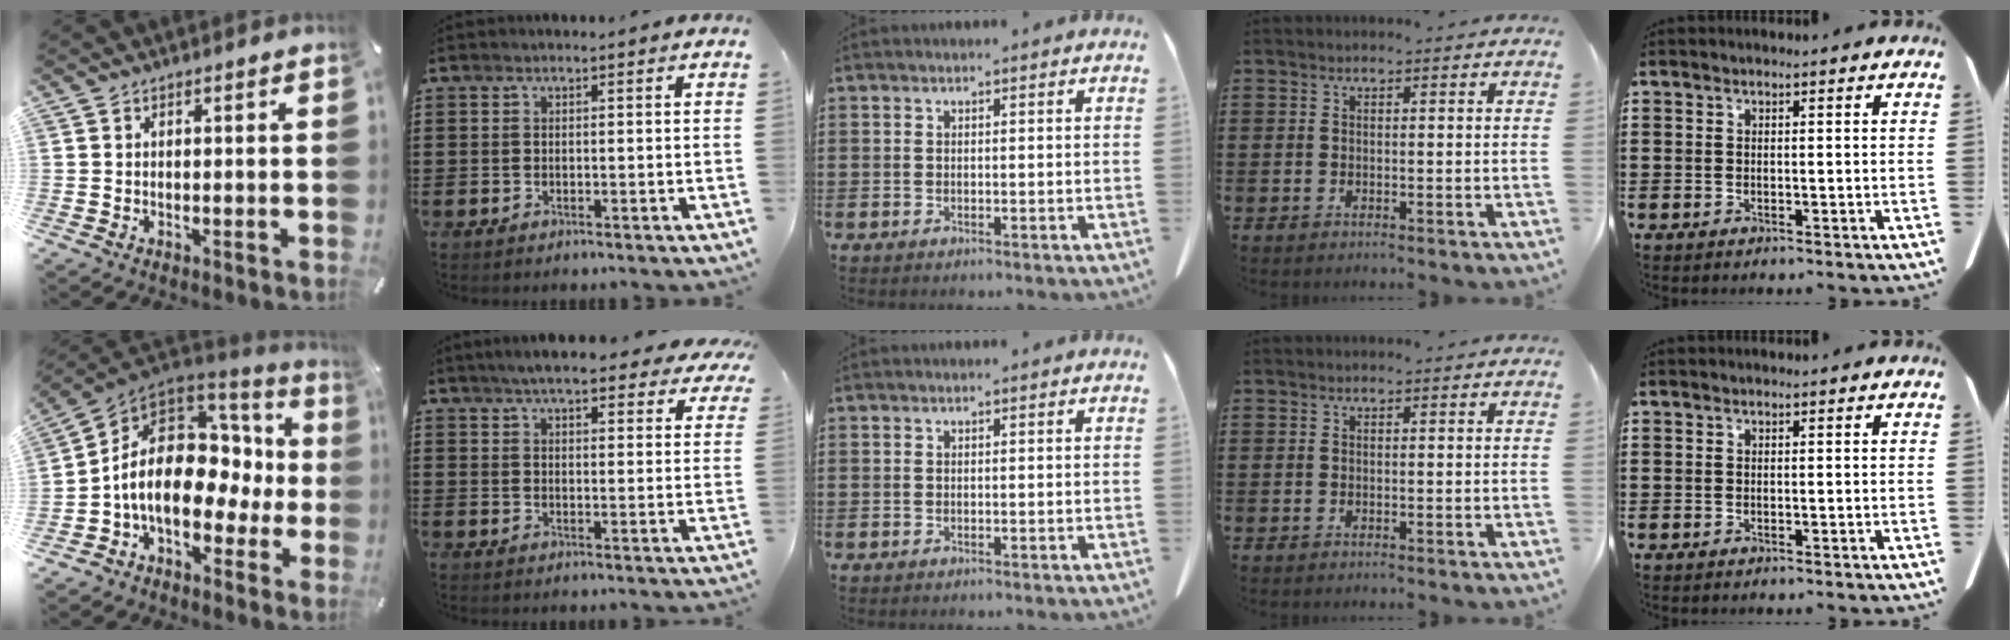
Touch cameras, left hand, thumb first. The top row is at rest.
{"thumb": {"total": 17.7, "force": [-0.9, 12.2, 12.7], "torque": [-0.228, -0.005, -0.012]}, "index": {"total": 6.3, "force": [5.7, 0.6, 2.6], "torque": [-0.062, -0.017, 0.101]}}